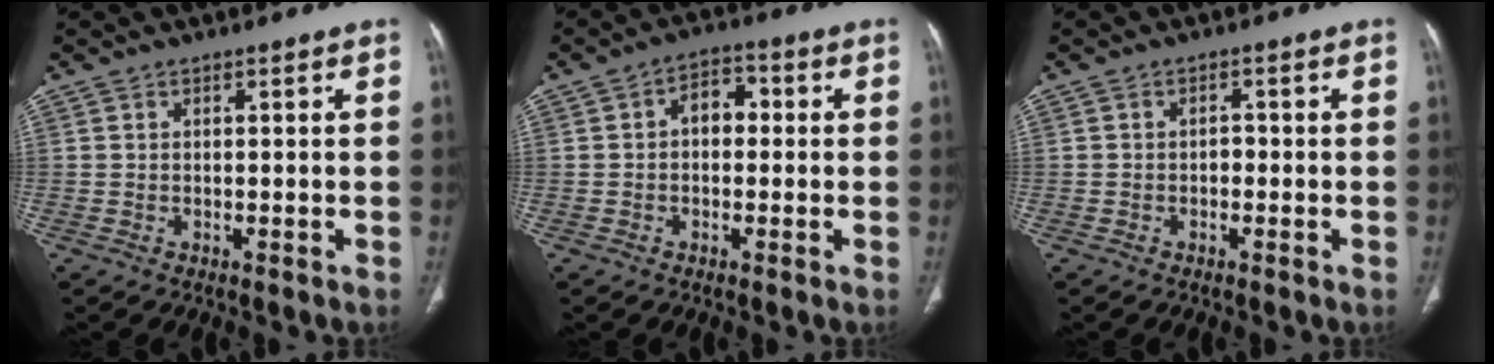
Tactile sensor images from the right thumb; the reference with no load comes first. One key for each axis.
{"total": 5.2, "fx": 0.3, "fy": 3.6, "fz": 3.8, "tx": -0.041, "ty": 0.021, "tz": -0.006}
{"total": 1.3, "fx": -0.4, "fy": 1.0, "fz": 0.8, "tx": -0.006, "ty": 0.005, "tz": -0.010}